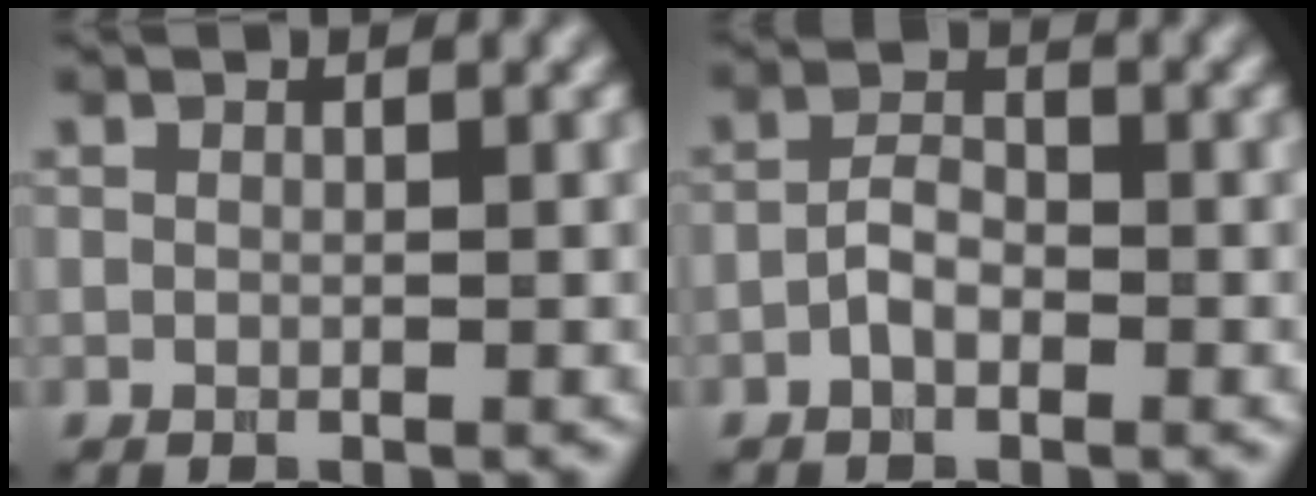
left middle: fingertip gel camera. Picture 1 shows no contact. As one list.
[{"total": 2.3, "force": [-1.0, 1.3, 1.6], "torque": [-0.031, 0.006, -0.025]}]